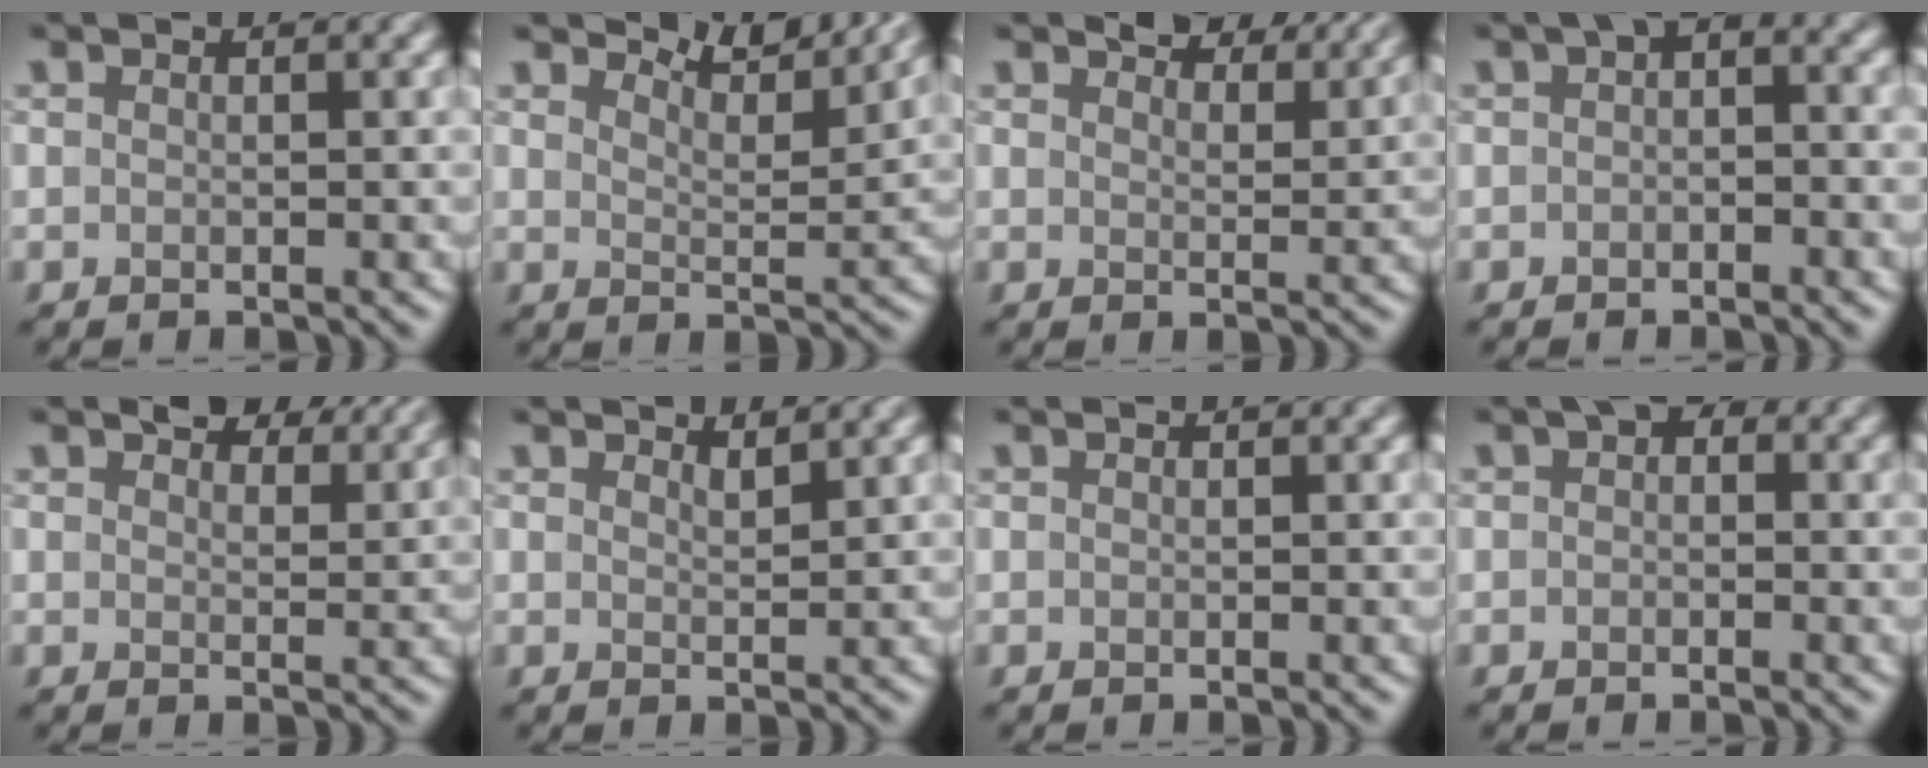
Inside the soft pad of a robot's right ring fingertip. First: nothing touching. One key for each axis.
{"total": 5.9, "fx": 5.5, "fy": 0.8, "fz": 1.8, "tx": -0.037, "ty": 0.004, "tz": 0.078}
{"total": 4.8, "fx": 4.3, "fy": 1.2, "fz": 1.7, "tx": -0.032, "ty": 0.001, "tz": 0.051}
{"total": 2.4, "fx": 0.2, "fy": 1.4, "fz": 2.0, "tx": -0.025, "ty": 0.010, "tz": -0.004}
{"total": 4.9, "fx": 4.0, "fy": 1.8, "fz": 2.1, "tx": -0.035, "ty": 0.002, "tz": 0.050}
{"total": 1.6, "fx": 1.6, "fy": 0.1, "fz": 0.5, "tx": -0.005, "ty": 0.001, "tz": 0.022}
{"total": 0.0}
{"total": 1.6, "fx": 0.4, "fy": 1.1, "fz": 1.1, "tx": -0.012, "ty": 0.006, "tz": -0.001}